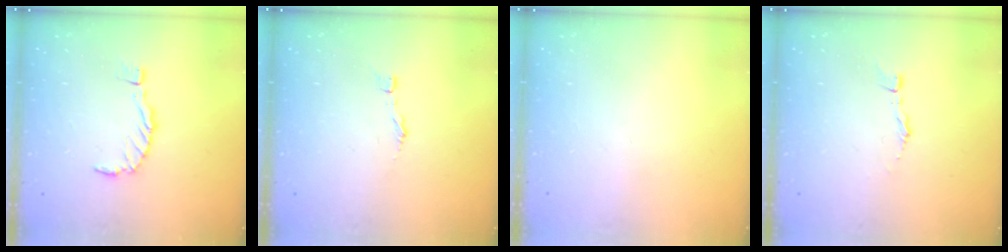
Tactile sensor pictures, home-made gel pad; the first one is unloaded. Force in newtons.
{"total": 2.7, "press": 2.7, "slide": 0.3}
{"total": 0.0}
{"total": 3.8, "press": 3.8, "slide": 0.3}